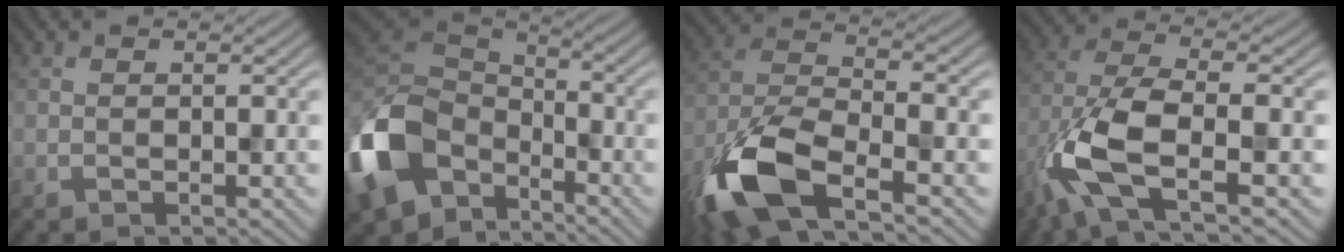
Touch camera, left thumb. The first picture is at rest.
{"total": 16.1, "force": [-7.1, 11.1, 9.3], "torque": [-0.276, -0.030, -0.141]}
{"total": 12.6, "force": [-7.0, 4.9, 9.2], "torque": [-0.203, -0.020, -0.154]}
{"total": 10.7, "force": [-4.2, 4.0, 9.0], "torque": [-0.199, -0.007, -0.095]}